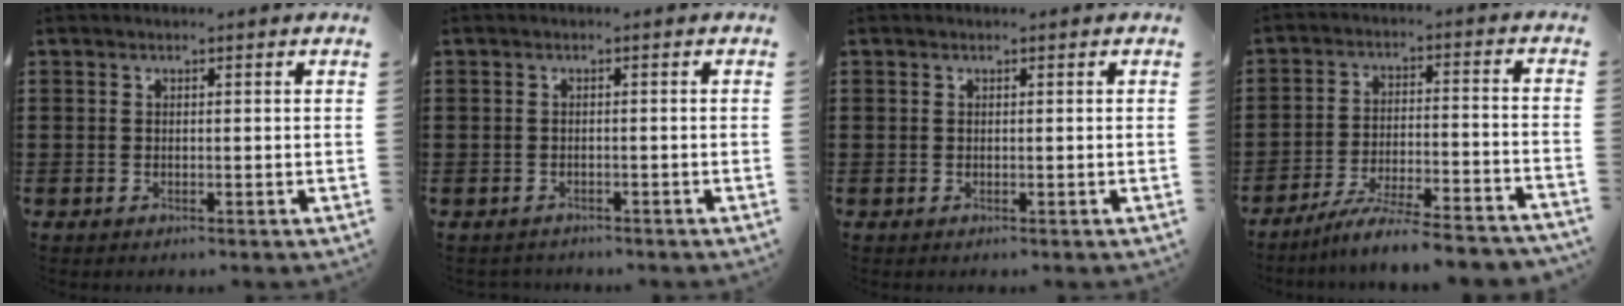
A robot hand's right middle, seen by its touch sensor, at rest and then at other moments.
{"total": 1.0, "force": [-1.0, 0.2, -0.1], "torque": [-0.002, 0.002, -0.022]}
{"total": 0.0}
{"total": 7.3, "force": [-6.7, -0.4, 2.8], "torque": [-0.050, -0.007, -0.129]}